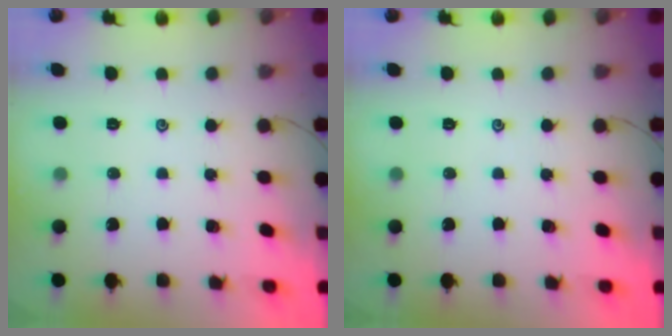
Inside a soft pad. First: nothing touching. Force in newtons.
{"total": 0.0}